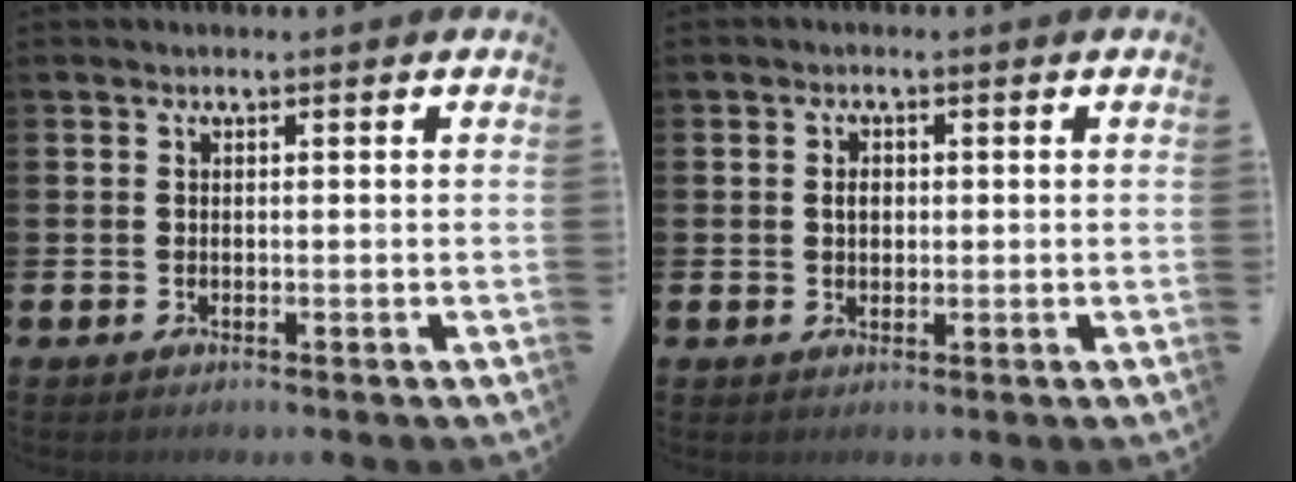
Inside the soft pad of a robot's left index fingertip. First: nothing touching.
{"total": 1.8, "force": [0.3, 1.3, 1.2], "torque": [-0.008, 0.003, 0.000]}